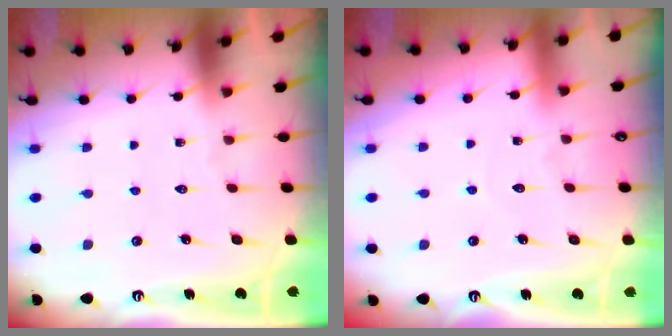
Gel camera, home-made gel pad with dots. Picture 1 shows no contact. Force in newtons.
{"total": 3.1, "press": 3.1, "slide": 0.3}